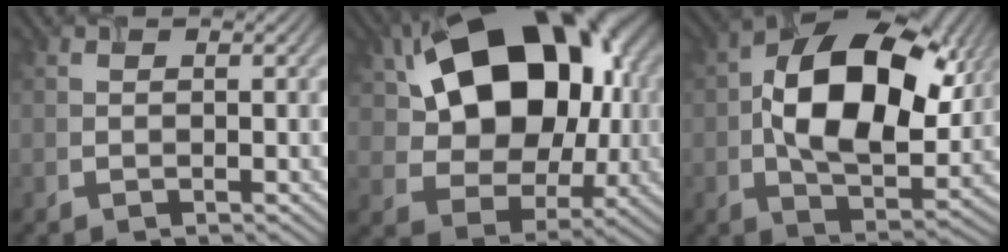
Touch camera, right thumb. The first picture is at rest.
{"total": 18.1, "force": [4.9, 12.3, 12.3], "torque": [-0.205, 0.007, 0.089]}
{"total": 16.4, "force": [2.3, 9.6, 13.0], "torque": [-0.229, 0.004, 0.041]}